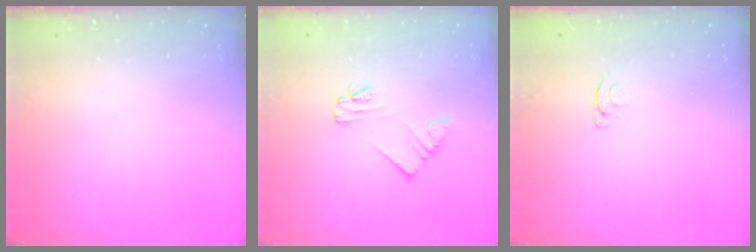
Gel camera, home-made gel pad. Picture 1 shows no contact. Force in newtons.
{"total": 2.0, "press": 2.0, "slide": 0.1}
{"total": 1.2, "press": 1.1, "slide": 0.3}